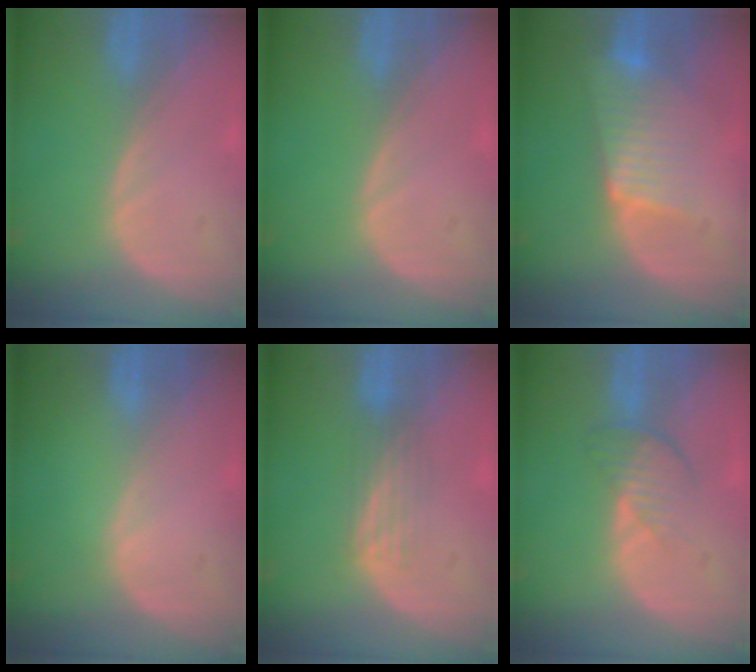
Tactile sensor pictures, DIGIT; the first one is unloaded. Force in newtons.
{"total": 0.0}
{"total": 6.6, "press": 6.2, "slide": 2.4}
{"total": 0.0}
{"total": 2.9, "press": 2.9, "slide": 0.2}
{"total": 4.0, "press": 3.5, "slide": 2.1}